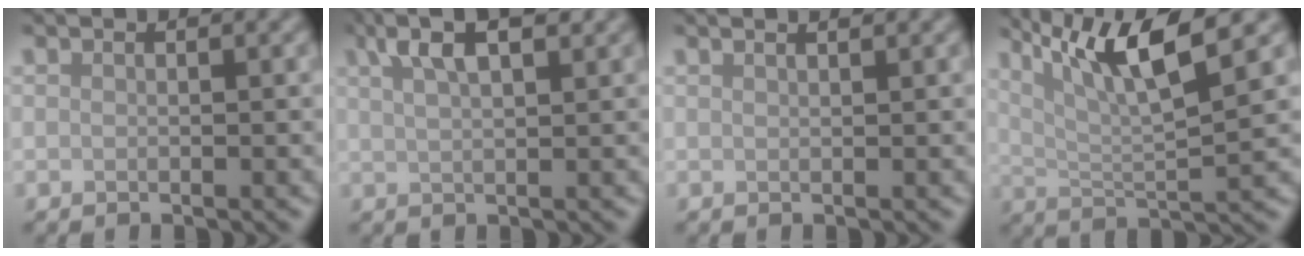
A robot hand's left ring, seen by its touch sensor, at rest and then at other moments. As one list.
[{"total": 5.3, "force": [3.2, 1.6, 3.9], "torque": [-0.069, 0.017, 0.053]}, {"total": 2.2, "force": [1.5, 1.0, 1.3], "torque": [0.000, 0.004, -0.010]}, {"total": 8.2, "force": [4.2, 1.7, 6.9], "torque": [-0.117, 0.006, 0.079]}]